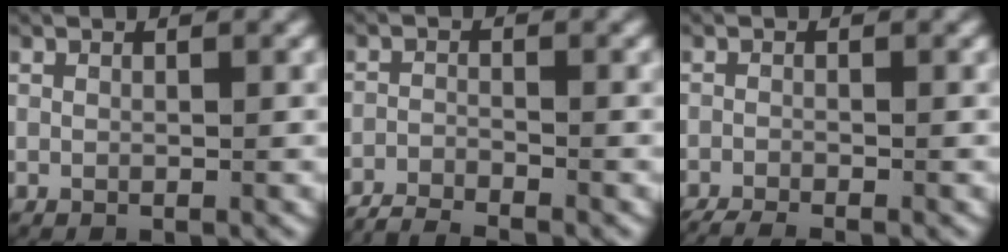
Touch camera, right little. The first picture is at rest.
{"total": 4.0, "force": [-3.8, 1.2, 0.6], "torque": [-0.022, -0.016, -0.061]}
{"total": 3.4, "force": [-3.1, 1.0, 1.0], "torque": [-0.023, -0.014, -0.046]}